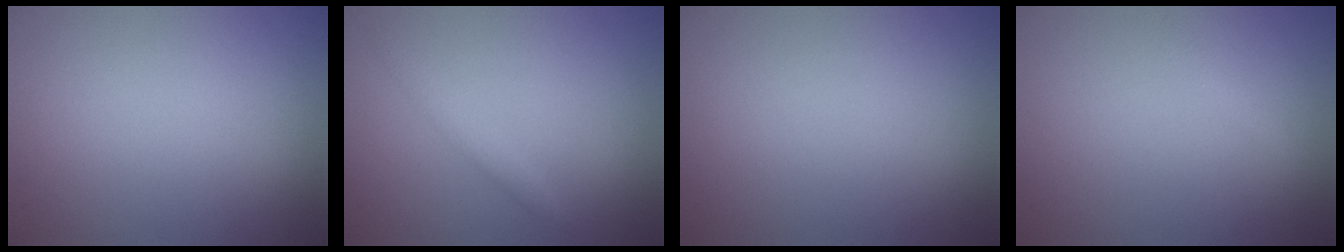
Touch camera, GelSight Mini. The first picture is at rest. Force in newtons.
{"total": 1.1, "press": 1.1, "slide": 0.1}
{"total": 0.0}
{"total": 0.8, "press": 0.8, "slide": 0.0}